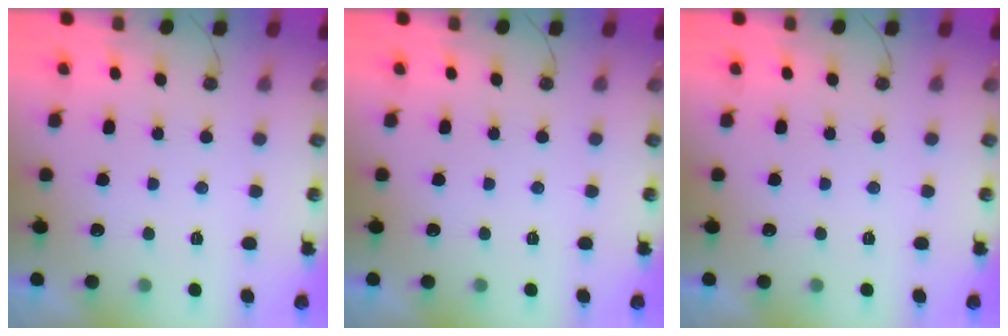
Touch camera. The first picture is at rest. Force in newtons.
{"total": 0.0}
{"total": 0.0}